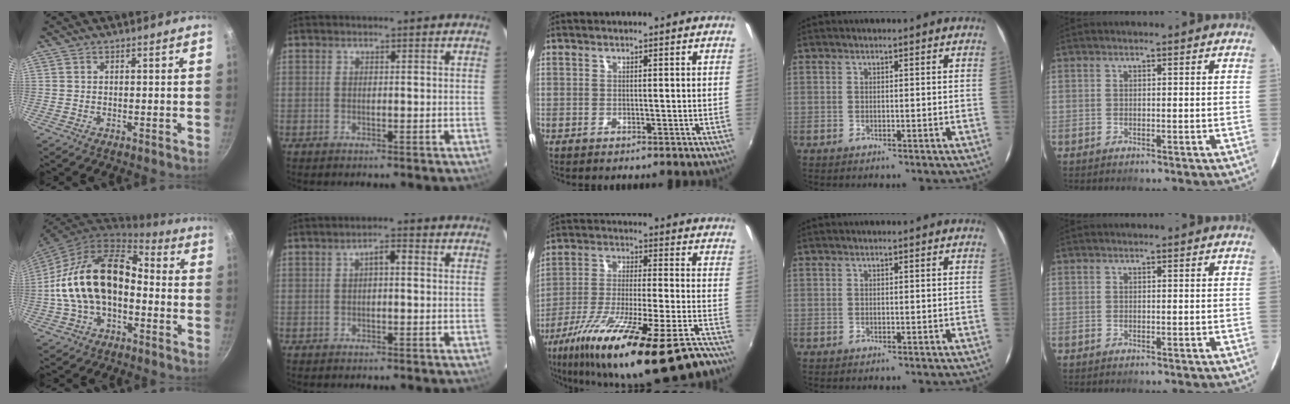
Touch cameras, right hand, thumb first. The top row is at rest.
{"thumb": {"total": 18.8, "force": [-1.6, 12.0, 14.4], "torque": [-0.239, 0.051, -0.039]}, "index": {"total": 2.7, "force": [0.3, 1.1, 2.4], "torque": [-0.043, 0.013, 0.004]}, "middle": {"total": 27.0, "force": [-19.7, 3.1, 18.2], "torque": [-0.317, -0.071, -0.311]}}